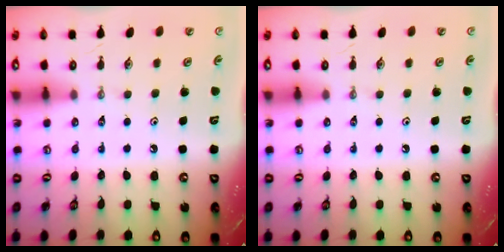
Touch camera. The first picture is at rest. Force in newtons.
{"total": 0.0}